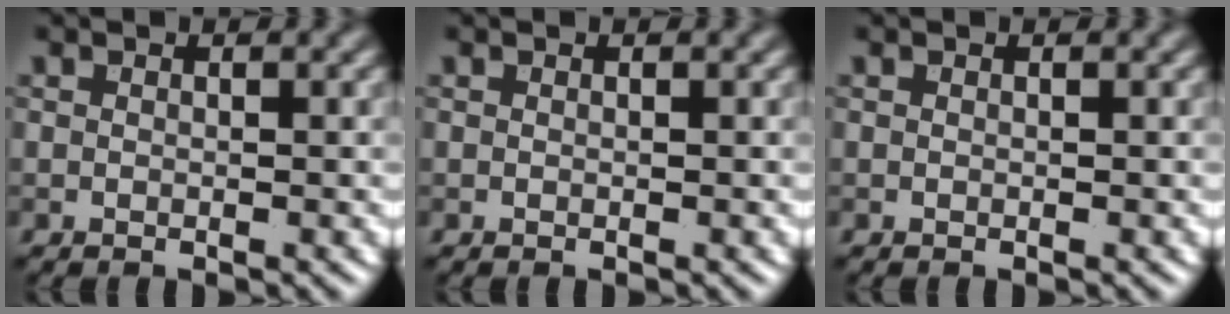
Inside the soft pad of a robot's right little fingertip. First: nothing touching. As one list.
[{"total": 0.0}, {"total": 0.0}]